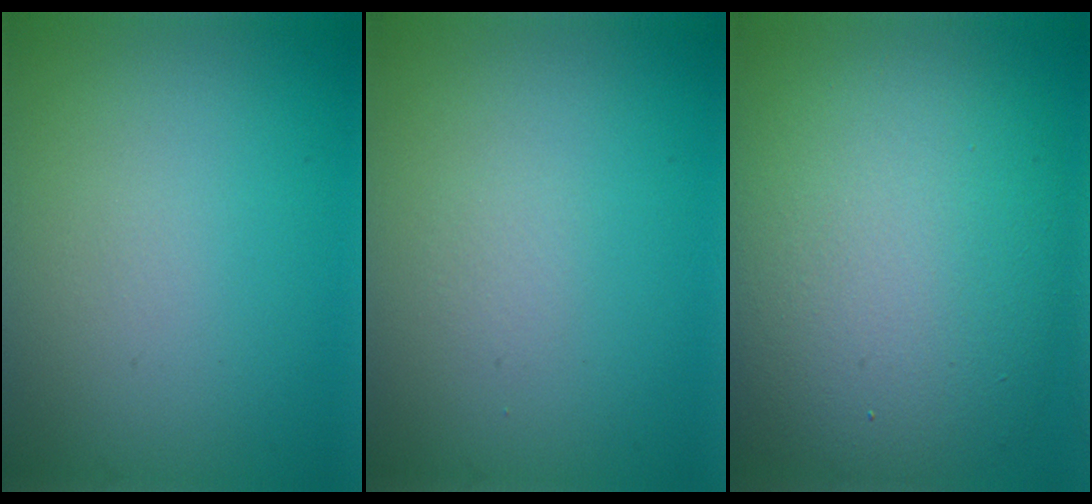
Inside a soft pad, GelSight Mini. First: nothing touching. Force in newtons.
{"total": 0.6, "press": 0.6, "slide": 0.1}
{"total": 13.1, "press": 13.1, "slide": 0.7}